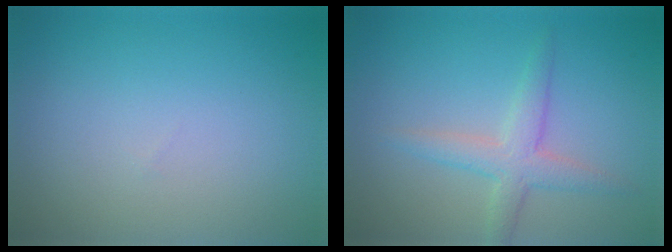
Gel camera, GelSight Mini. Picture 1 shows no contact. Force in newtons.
{"total": 2.9, "press": 2.9, "slide": 0.1}